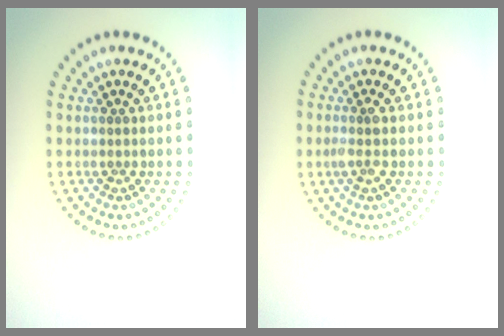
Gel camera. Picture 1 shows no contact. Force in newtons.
{"total": 1.5, "press": 1.3, "slide": 0.7}